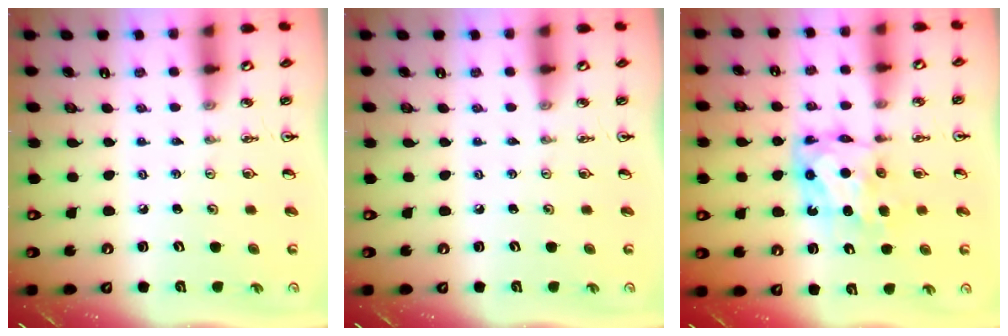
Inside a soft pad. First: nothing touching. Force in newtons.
{"total": 0.0}
{"total": 7.1, "press": 7.1, "slide": 0.3}